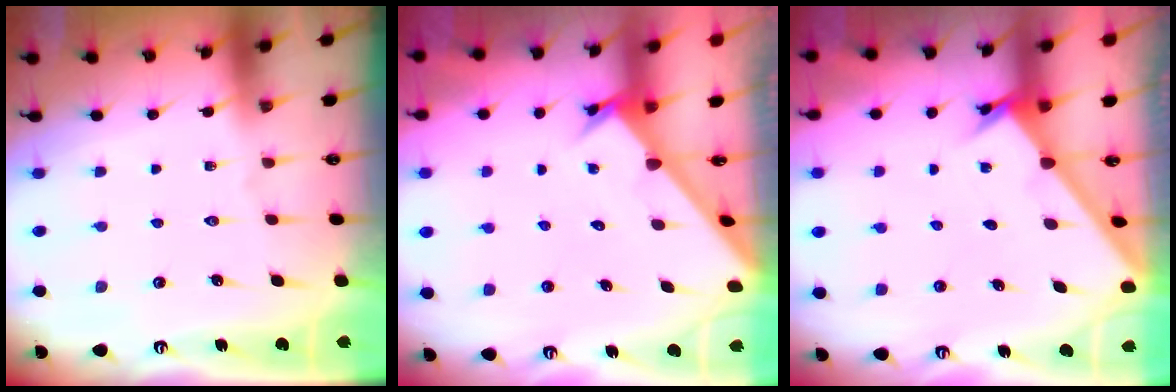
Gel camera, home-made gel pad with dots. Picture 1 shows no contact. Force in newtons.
{"total": 2.4, "press": 2.4, "slide": 0.1}
{"total": 2.0, "press": 2.0, "slide": 0.1}